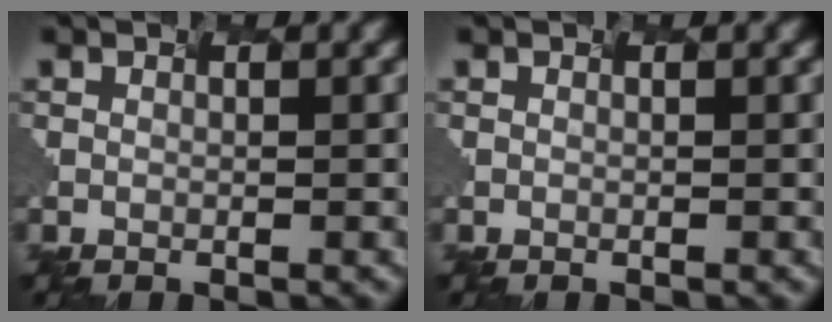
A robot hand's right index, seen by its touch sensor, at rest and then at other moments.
{"total": 0.0}